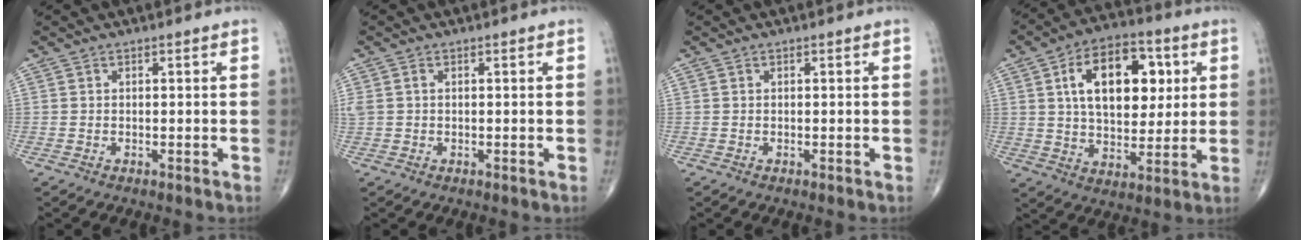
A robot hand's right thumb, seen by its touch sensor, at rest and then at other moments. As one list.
[{"total": 1.8, "force": [0.3, 1.3, 1.2], "torque": [-0.044, 0.014, 0.013]}, {"total": 0.0}, {"total": 18.0, "force": [4.8, 10.5, 13.8], "torque": [-0.179, -0.002, 0.077]}]